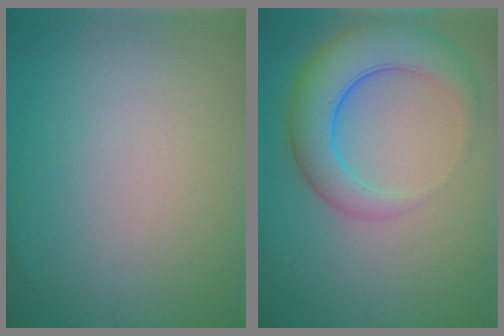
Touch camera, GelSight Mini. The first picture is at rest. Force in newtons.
{"total": 6.8, "press": 6.7, "slide": 0.3}